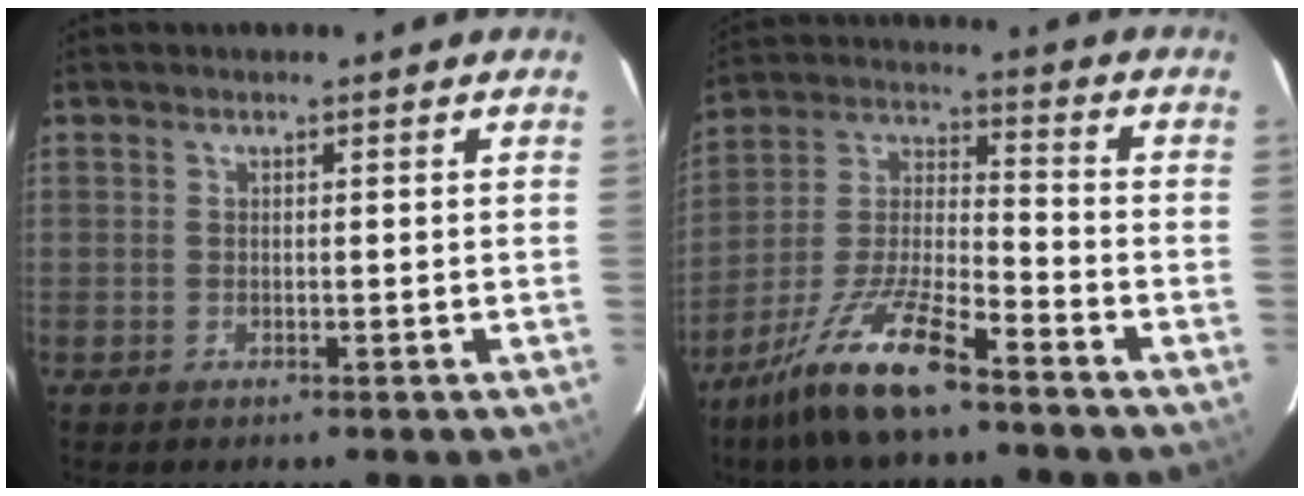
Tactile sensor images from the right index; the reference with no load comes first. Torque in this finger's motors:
{"motor_torque": [1.07, -1.07, 0.79, 0.21]}